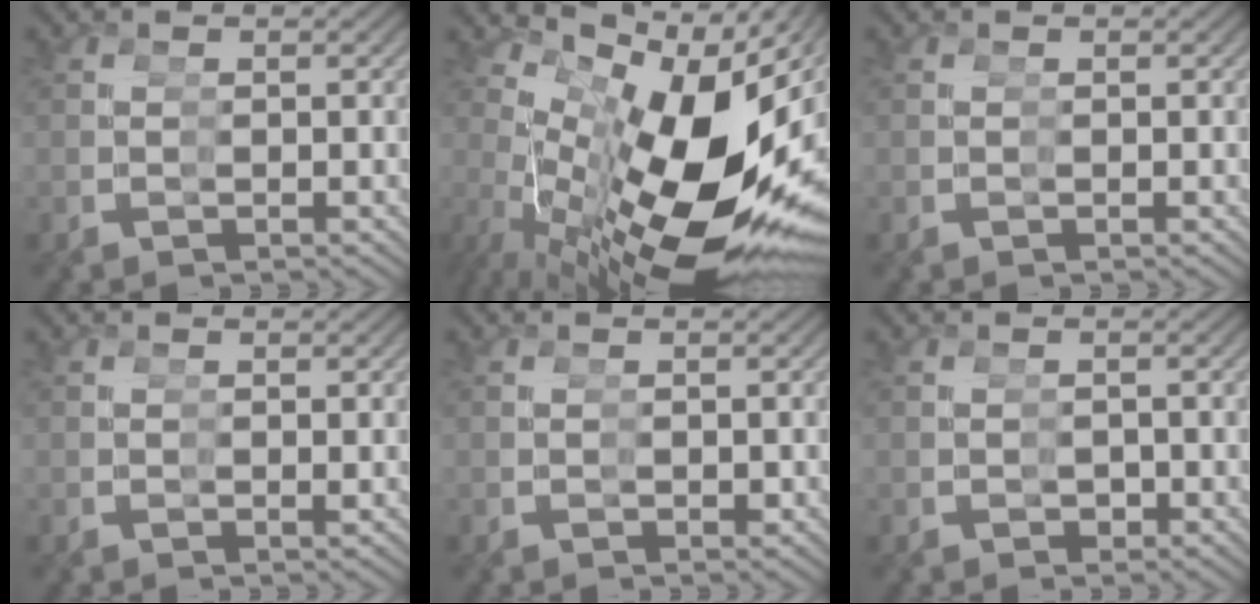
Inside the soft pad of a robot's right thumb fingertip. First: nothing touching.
{"total": 20.4, "force": [-0.3, 12.0, 16.4], "torque": [-0.265, -0.040, 0.023]}
{"total": 0.0}
{"total": 0.0}
{"total": 0.6, "force": [0.0, 0.6, 0.3], "torque": [0.001, -0.003, 0.002]}
{"total": 1.8, "force": [-0.3, 1.5, 0.8], "torque": [-0.008, -0.010, -0.001]}